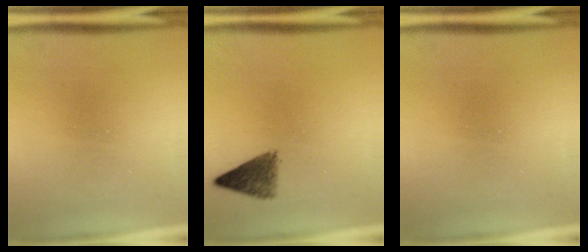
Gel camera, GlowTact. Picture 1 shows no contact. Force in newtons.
{"total": 4.2}
{"total": 0.0}